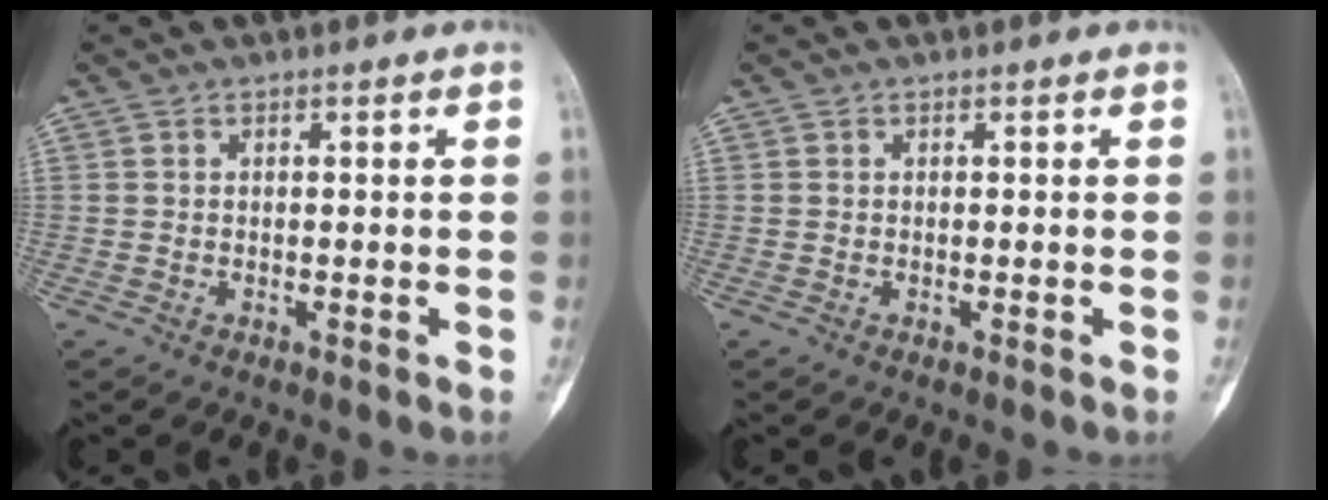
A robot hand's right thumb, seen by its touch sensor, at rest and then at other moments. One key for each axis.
{"total": 0.0}